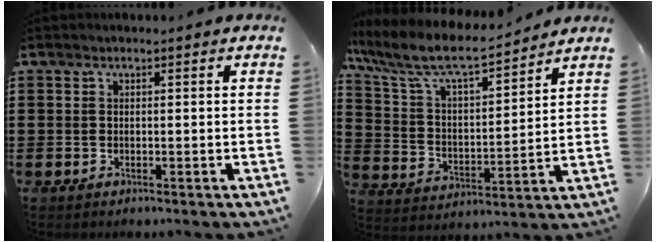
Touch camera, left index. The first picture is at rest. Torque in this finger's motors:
{"motor_torque": [1.07, -1.07, 0.35, 0.21]}